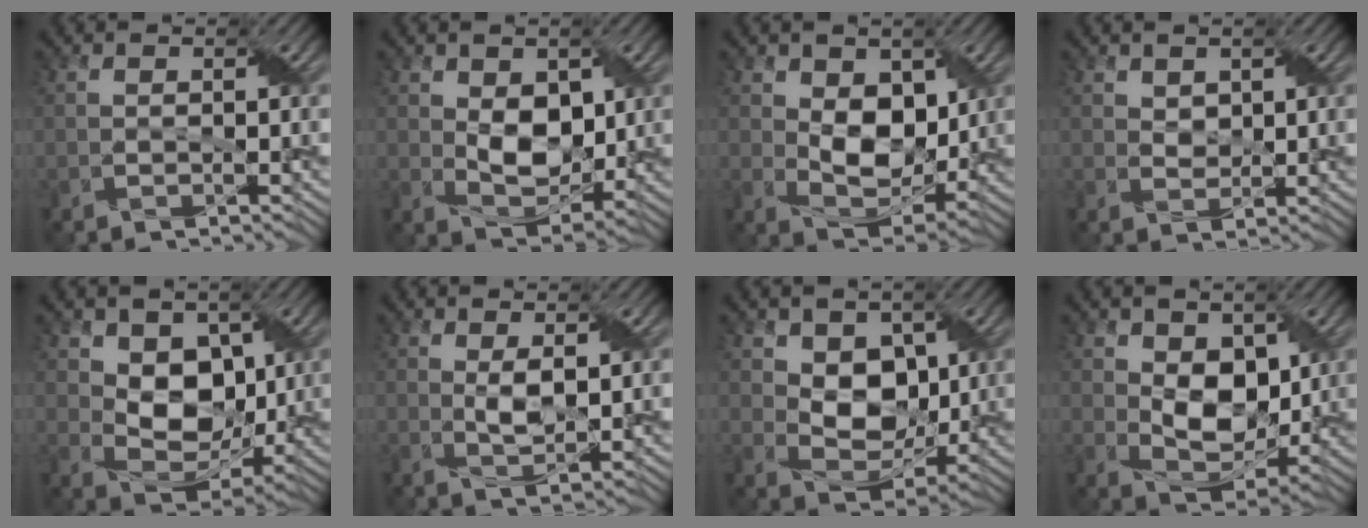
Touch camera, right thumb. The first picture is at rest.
{"total": 7.0, "force": [1.1, 4.7, 5.1], "torque": [-0.102, -0.008, 0.020]}
{"total": 8.0, "force": [1.6, 5.5, 5.6], "torque": [-0.123, -0.011, 0.025]}
{"total": 2.0, "force": [1.2, 1.4, 0.7], "torque": [-0.023, -0.003, 0.022]}
{"total": 8.3, "force": [2.2, 6.0, 5.4], "torque": [-0.119, -0.016, 0.034]}
{"total": 2.8, "force": [0.8, 1.3, 2.4], "torque": [-0.055, -0.005, 0.019]}
{"total": 7.5, "force": [1.9, 5.5, 4.8], "torque": [-0.105, -0.014, 0.030]}
{"total": 8.0, "force": [1.7, 5.5, 5.6], "torque": [-0.123, -0.012, 0.028]}